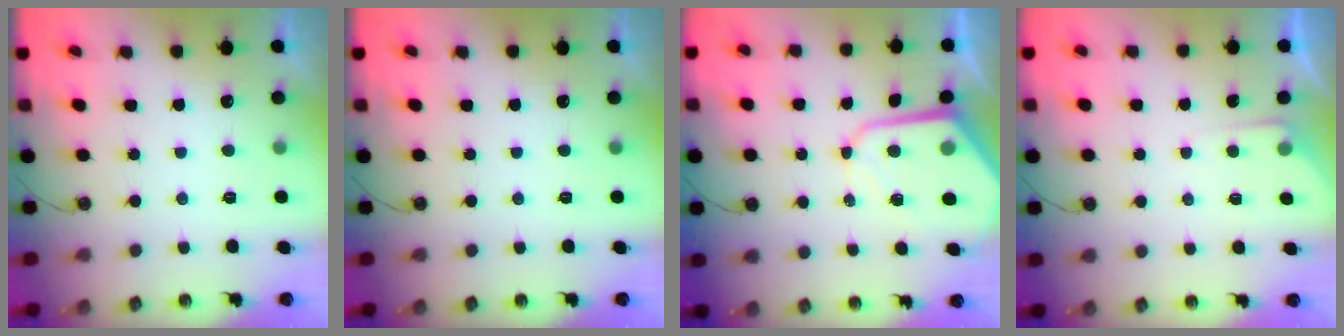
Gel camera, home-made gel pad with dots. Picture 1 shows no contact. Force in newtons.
{"total": 0.0}
{"total": 9.6, "press": 9.5, "slide": 0.7}
{"total": 3.7, "press": 3.6, "slide": 0.5}